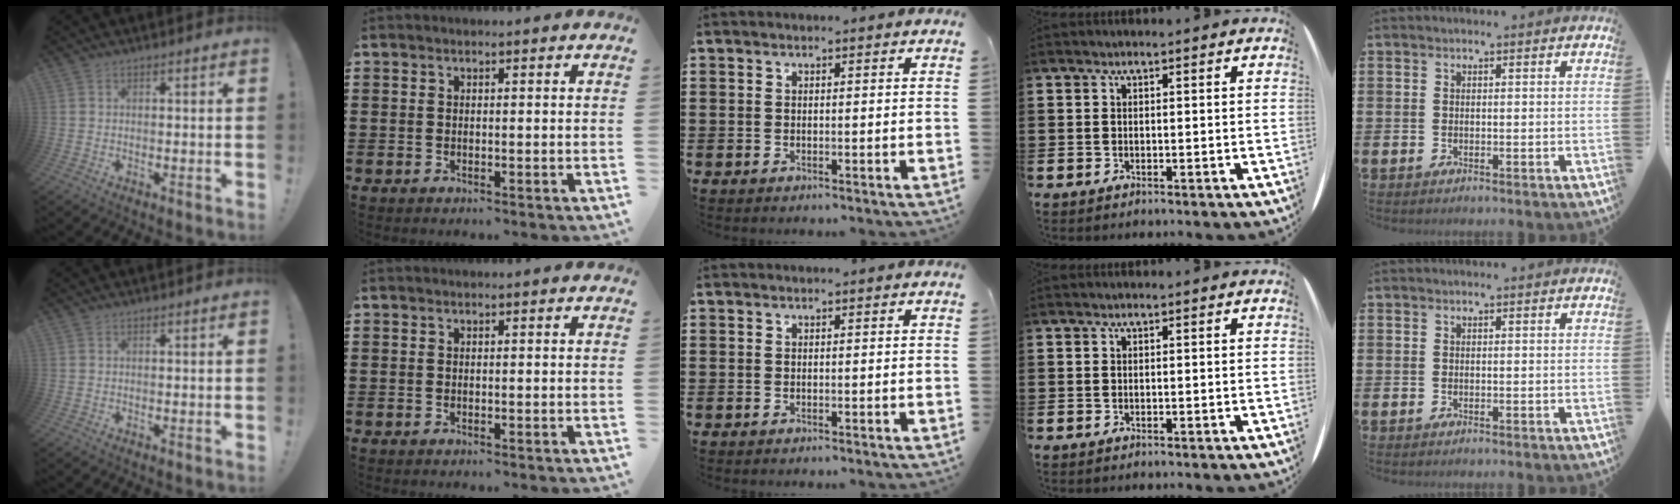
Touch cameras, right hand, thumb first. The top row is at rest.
{}